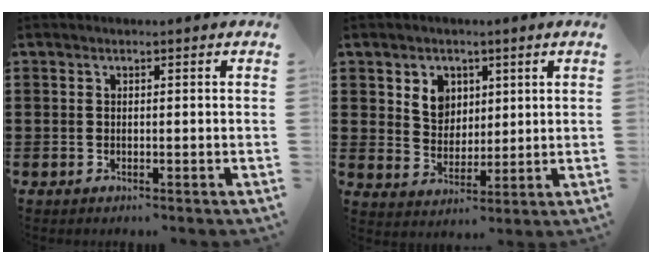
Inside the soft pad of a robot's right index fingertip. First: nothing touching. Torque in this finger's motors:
{"motor_torque": [0.12, -0.02, 0.14, 0.08]}